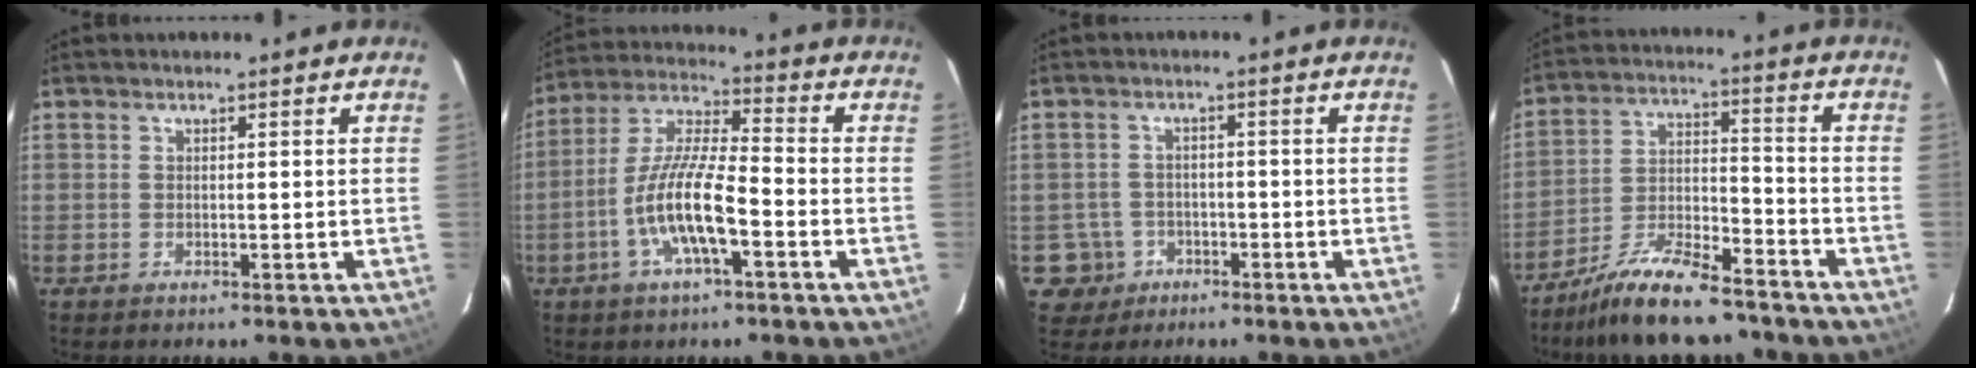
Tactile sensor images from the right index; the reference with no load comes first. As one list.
[{"total": 12.0, "force": [-4.7, 2.6, 10.8], "torque": [-0.223, -0.003, -0.092]}, {"total": 5.4, "force": [-2.1, 5.0, 0.1], "torque": [-0.017, 0.022, -0.031]}, {"total": 15.7, "force": [-12.9, 4.3, 7.9], "torque": [-0.155, 0.002, -0.216]}]